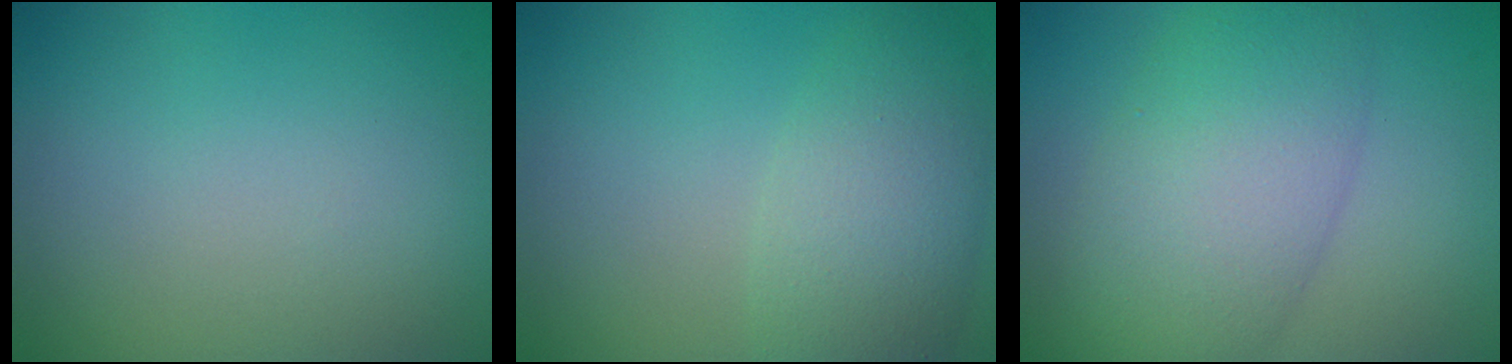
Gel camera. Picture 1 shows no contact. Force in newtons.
{"total": 4.8, "press": 4.8, "slide": 0.2}
{"total": 7.7, "press": 7.7, "slide": 0.4}